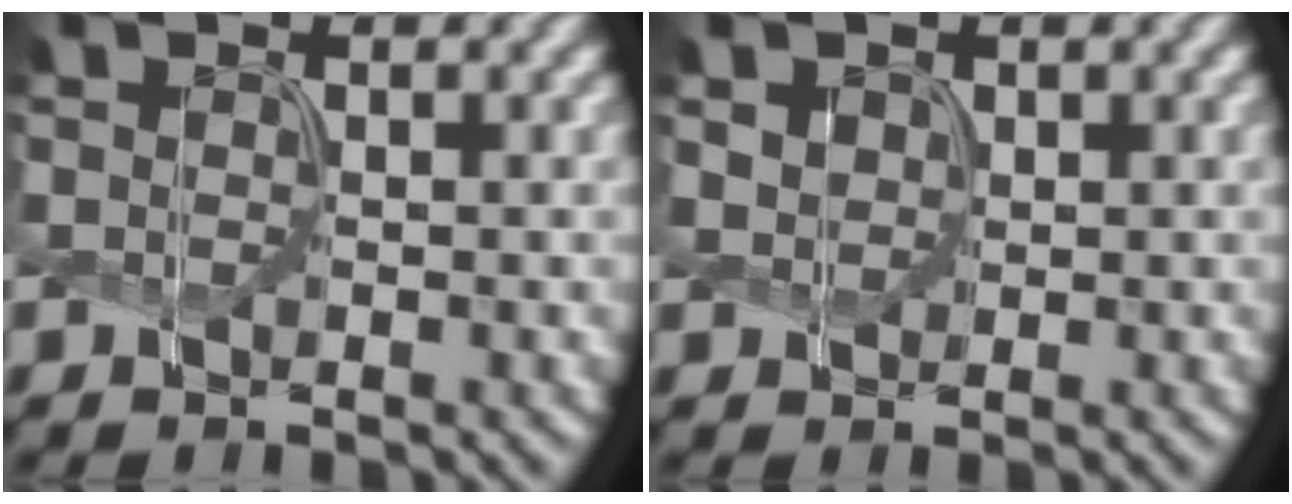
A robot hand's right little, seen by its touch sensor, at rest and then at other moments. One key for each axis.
{"total": 2.3, "fx": 1.3, "fy": 1.6, "fz": 0.9, "tx": -0.034, "ty": 0.004, "tz": 0.030}